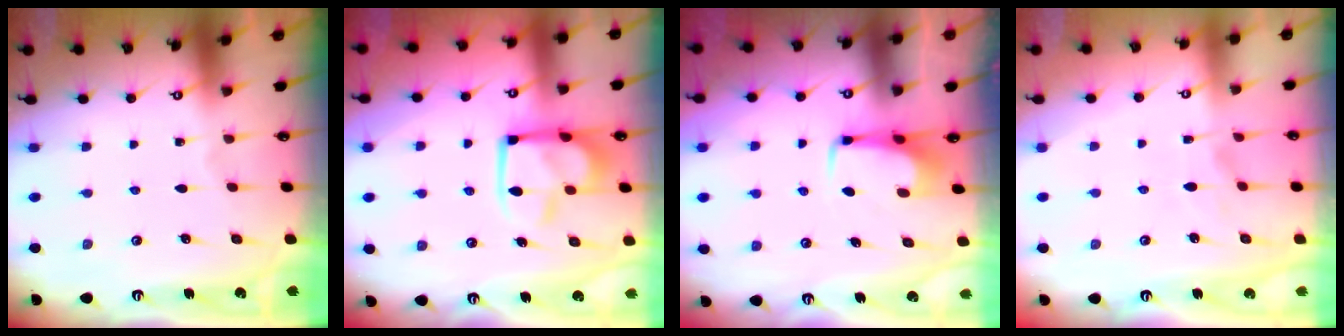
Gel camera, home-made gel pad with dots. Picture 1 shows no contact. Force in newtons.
{"total": 12.6, "press": 12.5, "slide": 1.6}
{"total": 3.0, "press": 3.0, "slide": 0.4}
{"total": 3.9, "press": 3.7, "slide": 1.1}